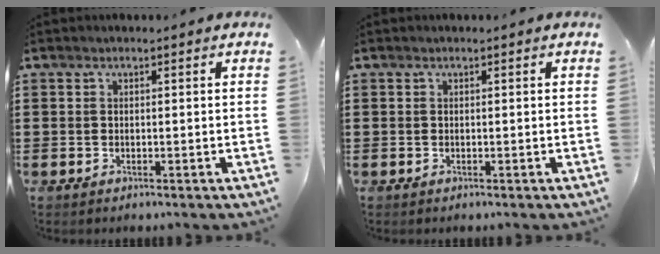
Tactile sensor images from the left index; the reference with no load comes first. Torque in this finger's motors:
{"motor_torque": [0.00, 0.00, 0.00, -0.01]}